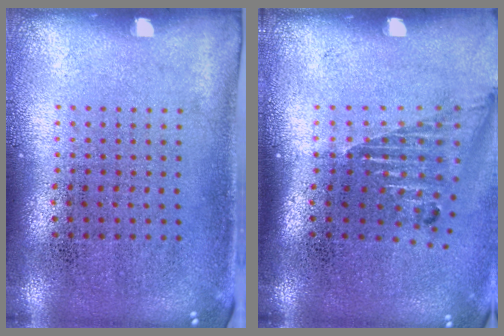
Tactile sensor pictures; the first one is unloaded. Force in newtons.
{"total": 1.5, "press": 1.2, "slide": 0.9}